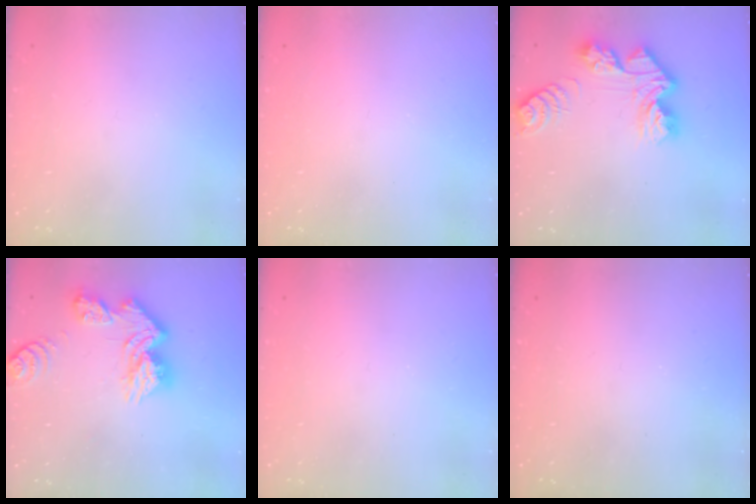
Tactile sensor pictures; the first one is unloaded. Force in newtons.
{"total": 0.0}
{"total": 12.0, "press": 12.0, "slide": 1.1}
{"total": 13.2, "press": 13.2, "slide": 1.2}
{"total": 0.0}
{"total": 0.0}